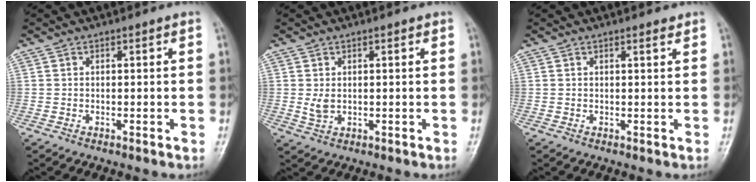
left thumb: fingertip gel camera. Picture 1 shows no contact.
{"total": 2.8, "force": [0.6, 1.8, 2.1], "torque": [-0.032, -0.009, 0.015]}
{"total": 1.0, "force": [0.8, 0.2, 0.6], "torque": [-0.008, -0.005, 0.012]}